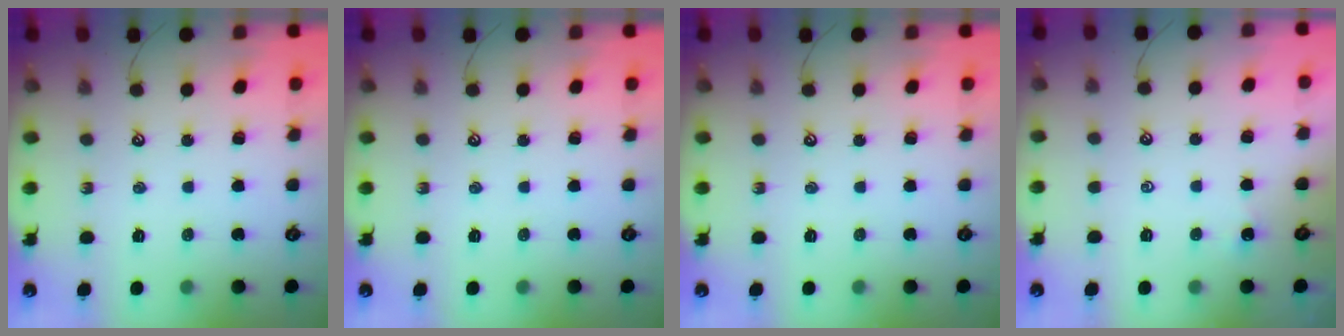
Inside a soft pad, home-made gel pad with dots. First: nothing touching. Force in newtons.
{"total": 0.0}
{"total": 0.0}
{"total": 2.6, "press": 2.6, "slide": 0.2}